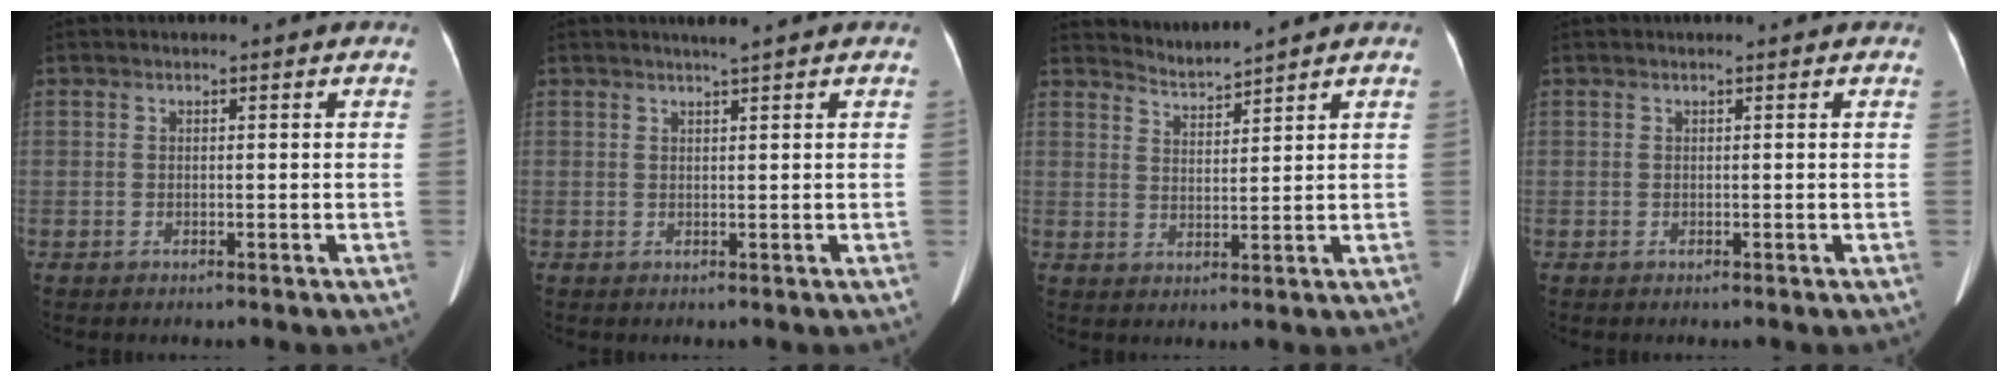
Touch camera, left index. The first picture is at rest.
{"total": 1.4, "force": [1.1, -0.4, 0.7], "torque": [-0.015, -0.002, 0.023]}
{"total": 3.1, "force": [2.9, -1.0, -0.7], "torque": [0.003, -0.005, 0.063]}
{"total": 0.5, "force": [0.5, 0.0, 0.2], "torque": [-0.006, 0.010, 0.005]}